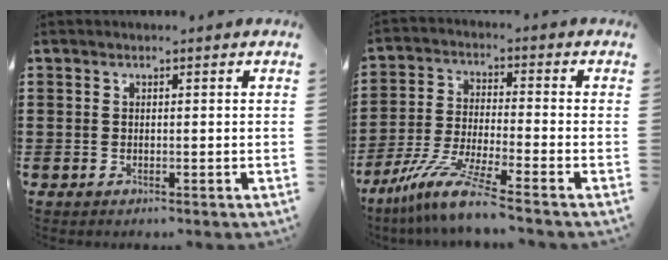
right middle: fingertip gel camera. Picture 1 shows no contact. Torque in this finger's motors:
{"motor_torque": [1.79, -0.35, 0.53, 0.16]}